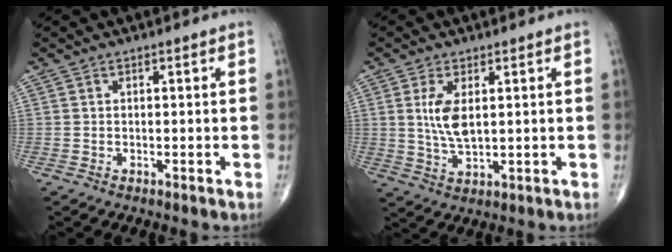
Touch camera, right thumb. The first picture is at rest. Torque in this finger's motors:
{"motor_torque": [-0.59, 0.94, 0.81, 0.24, 0.22]}